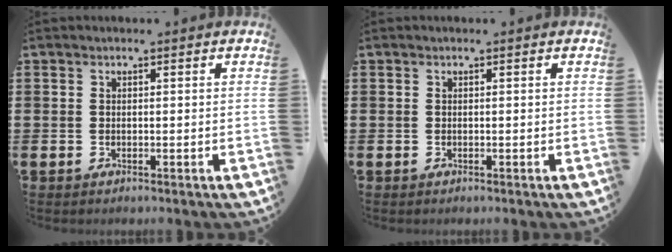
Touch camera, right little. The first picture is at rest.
{"total": 0.0}